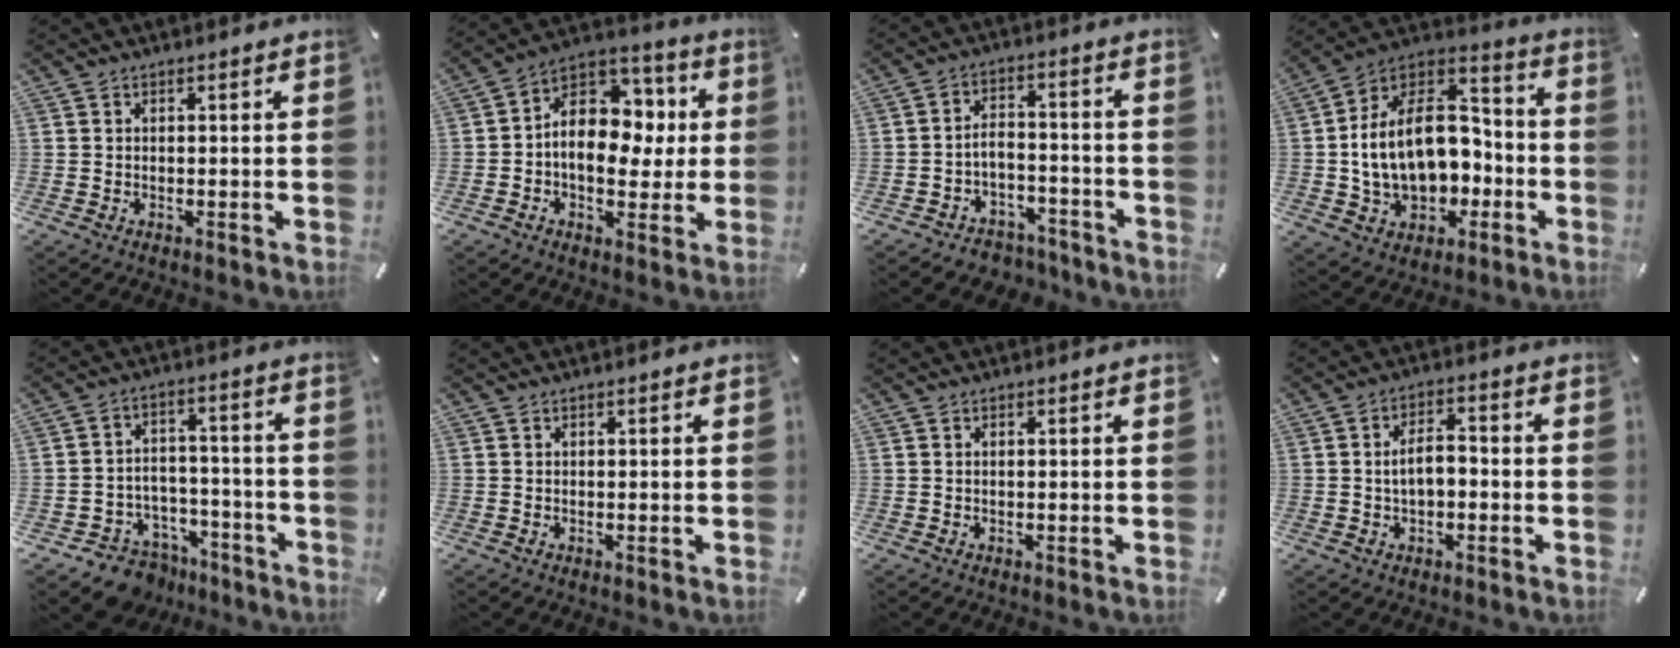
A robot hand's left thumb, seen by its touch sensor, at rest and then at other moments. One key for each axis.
{"total": 12.1, "fx": 0.1, "fy": 10.0, "fz": 6.9, "tx": -0.110, "ty": -0.012, "tz": 0.005}
{"total": 5.1, "fx": -3.0, "fy": 3.7, "fz": 1.7, "tx": -0.026, "ty": 0.015, "tz": -0.055}
{"total": 19.8, "fx": -1.9, "fy": 14.7, "fz": 13.1, "tx": -0.222, "ty": 0.000, "tz": -0.024}
{"total": 7.6, "fx": -5.5, "fy": 5.2, "fz": 0.8, "tx": -0.002, "ty": 0.036, "tz": -0.095}
{"total": 0.0}
{"total": 0.0}
{"total": 5.5, "fx": -0.7, "fy": 3.1, "fz": 4.5, "tx": -0.080, "ty": 0.015, "tz": -0.013}